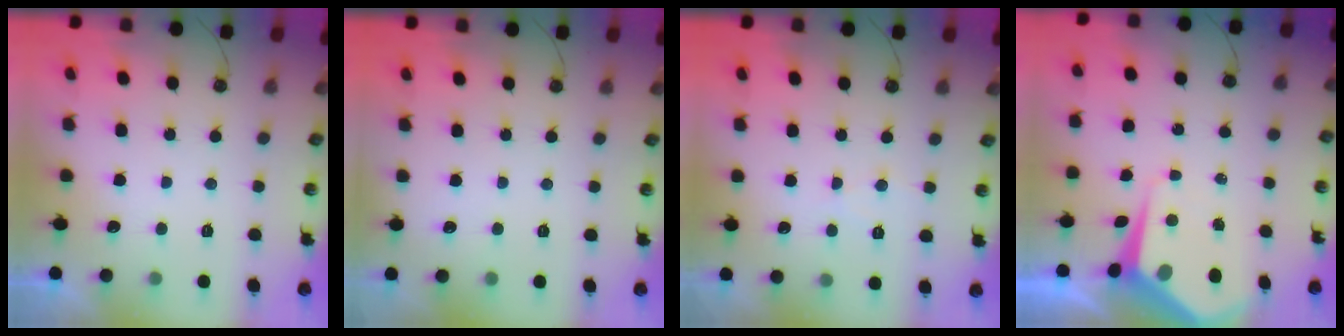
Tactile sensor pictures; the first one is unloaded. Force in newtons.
{"total": 0.0}
{"total": 4.8, "press": 4.8, "slide": 0.3}
{"total": 8.3, "press": 8.3, "slide": 0.4}